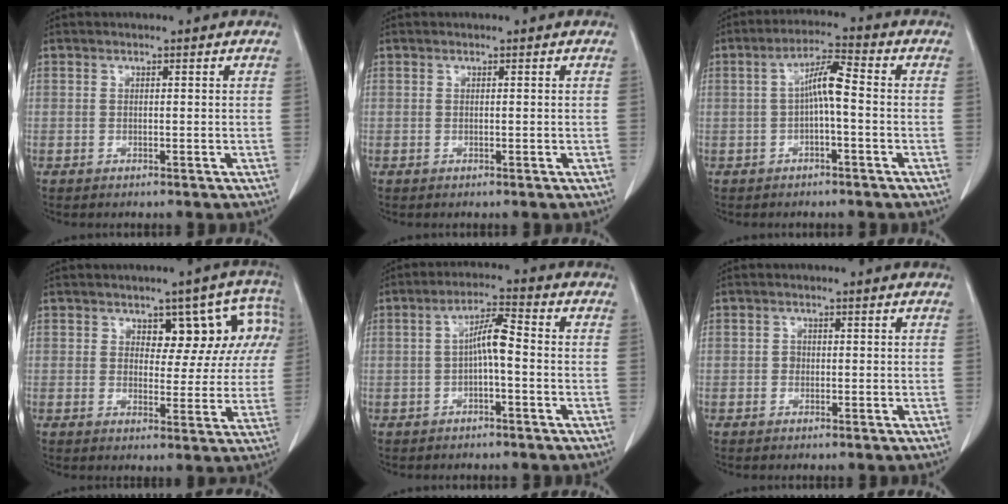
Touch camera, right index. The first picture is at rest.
{"total": 0.0}
{"total": 5.9, "force": [-0.2, 1.2, 5.8], "torque": [-0.114, 0.022, -0.004]}
{"total": 11.8, "force": [4.0, 6.9, 8.7], "torque": [-0.104, 0.037, 0.057]}
{"total": 5.5, "force": [-0.4, 1.3, 5.3], "torque": [-0.105, 0.022, -0.008]}
{"total": 1.5, "force": [-0.1, 1.3, 0.7], "torque": [-0.014, 0.010, 0.000]}